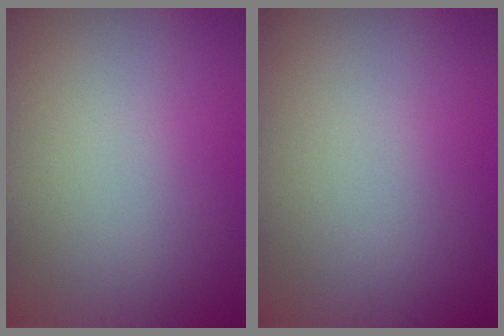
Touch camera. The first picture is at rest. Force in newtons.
{"total": 0.0}